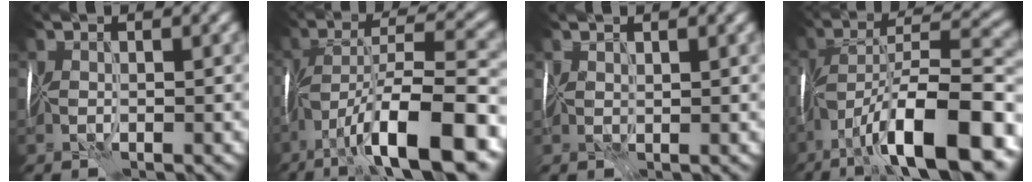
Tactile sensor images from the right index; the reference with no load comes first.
{"total": 12.6, "force": [-6.4, 3.8, 10.2], "torque": [-0.170, 0.020, -0.104]}
{"total": 1.1, "force": [1.0, 0.2, 0.2], "torque": [-0.002, 0.005, 0.018]}
{"total": 13.9, "force": [-7.2, 4.5, 11.0], "torque": [-0.178, 0.020, -0.121]}